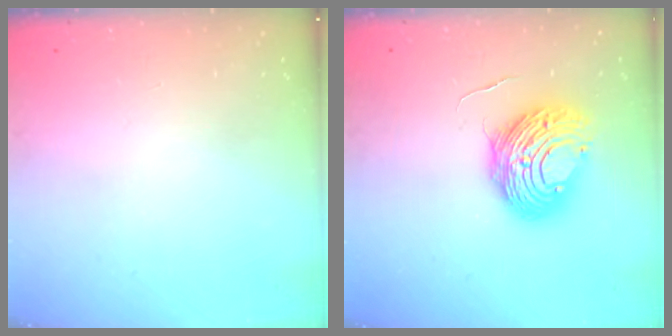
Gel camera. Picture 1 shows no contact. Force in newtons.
{"total": 12.2, "press": 12.2, "slide": 1.4}